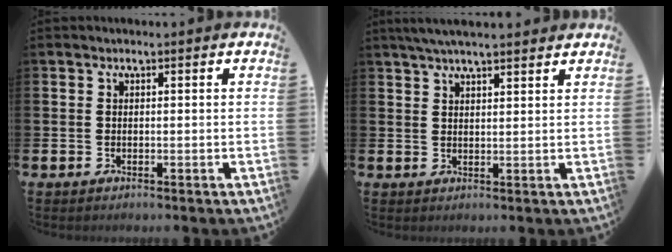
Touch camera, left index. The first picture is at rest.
{"total": 4.1, "force": [3.7, 0.4, 1.7], "torque": [-0.041, -0.005, 0.068]}